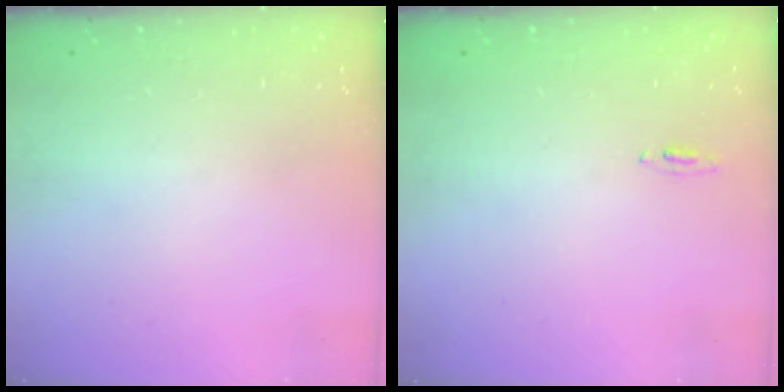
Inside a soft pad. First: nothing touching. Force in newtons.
{"total": 3.8, "press": 2.8, "slide": 2.6}